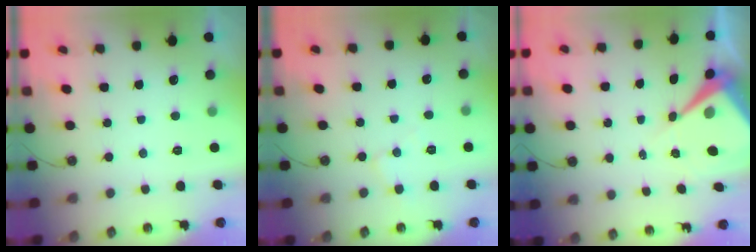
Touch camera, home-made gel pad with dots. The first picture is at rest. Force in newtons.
{"total": 5.6, "press": 5.6, "slide": 0.7}
{"total": 9.1, "press": 9.1, "slide": 0.7}